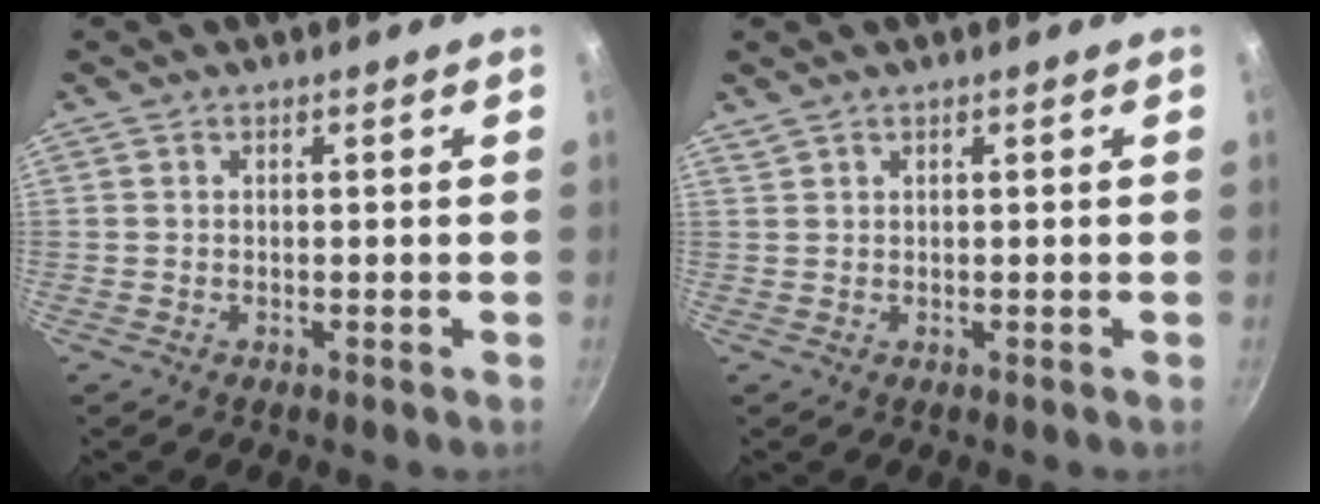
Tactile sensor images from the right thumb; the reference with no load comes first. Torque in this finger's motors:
{"motor_torque": [0.30, -0.24, -0.52, 0.32, 0.08]}